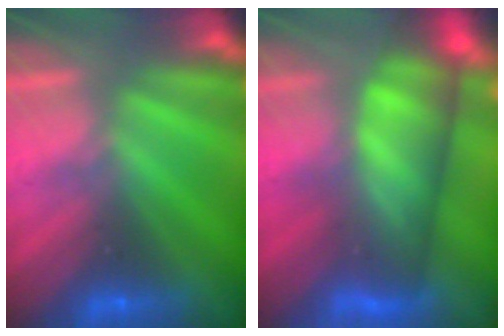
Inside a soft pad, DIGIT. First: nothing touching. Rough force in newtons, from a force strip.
{"total": 7.8}